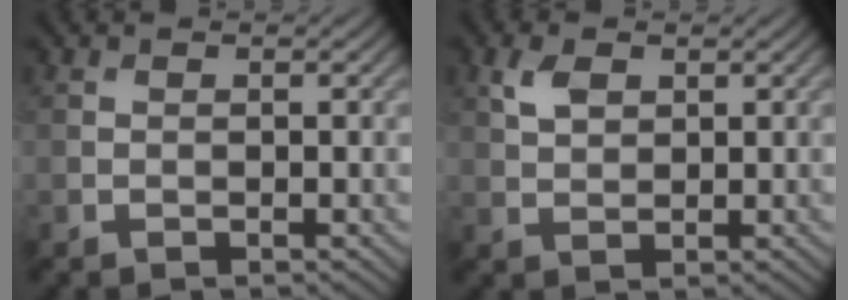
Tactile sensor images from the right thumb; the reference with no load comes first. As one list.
[{"total": 2.9, "force": [1.4, 1.7, 1.9], "torque": [-0.046, 0.003, 0.028]}]